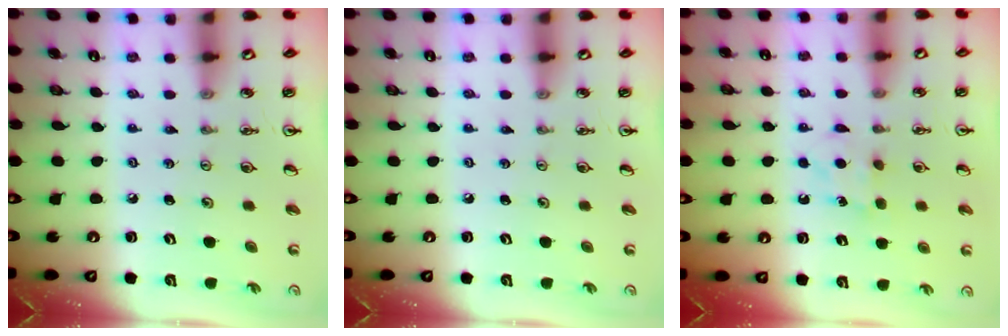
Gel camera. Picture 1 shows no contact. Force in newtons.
{"total": 0.0}
{"total": 5.7, "press": 5.7, "slide": 0.8}